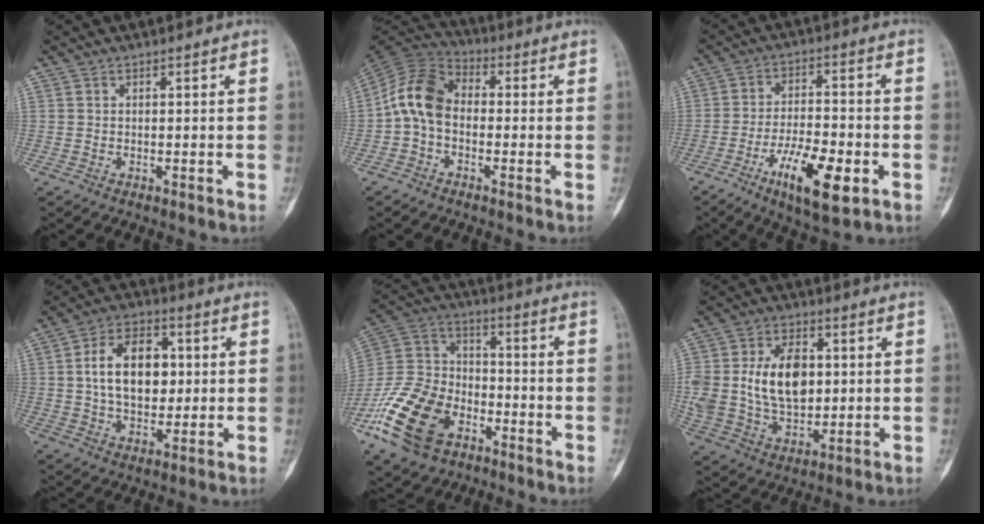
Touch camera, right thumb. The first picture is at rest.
{"total": 10.1, "force": [-1.0, 7.1, 7.1], "torque": [-0.129, 0.028, -0.037]}
{"total": 13.0, "force": [-5.4, 4.4, 10.9], "torque": [-0.184, 0.017, -0.086]}
{"total": 13.7, "force": [1.8, 8.8, 10.3], "torque": [-0.147, 0.007, 0.027]}
{"total": 20.1, "force": [-9.8, 12.8, 12.0], "torque": [-0.229, 0.055, -0.186]}
{"total": 17.3, "force": [2.0, 11.6, 12.7], "torque": [-0.225, -0.003, 0.045]}